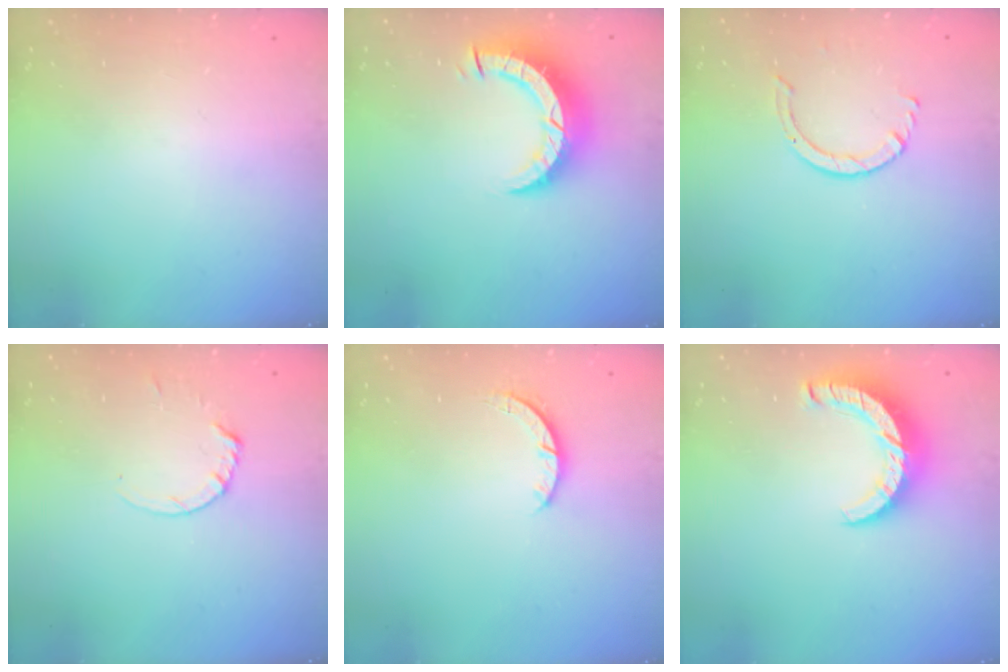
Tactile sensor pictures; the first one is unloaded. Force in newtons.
{"total": 8.6, "press": 8.5, "slide": 0.9}
{"total": 4.4, "press": 4.3, "slide": 0.4}
{"total": 1.8, "press": 1.7, "slide": 0.2}
{"total": 2.7, "press": 2.7, "slide": 0.4}
{"total": 8.5, "press": 8.5, "slide": 0.8}